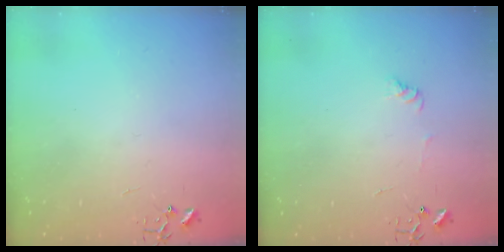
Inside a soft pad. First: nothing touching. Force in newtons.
{"total": 4.9, "press": 4.9, "slide": 0.7}